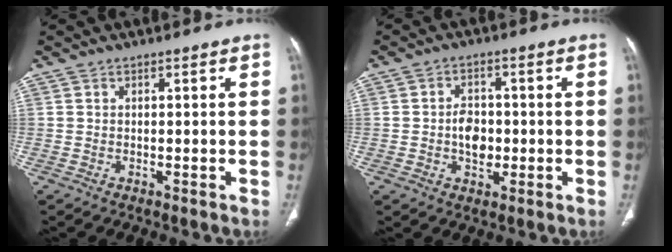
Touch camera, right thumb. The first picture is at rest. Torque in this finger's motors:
{"motor_torque": [1.45, 0.67, 0.83, -0.57, 0.04]}